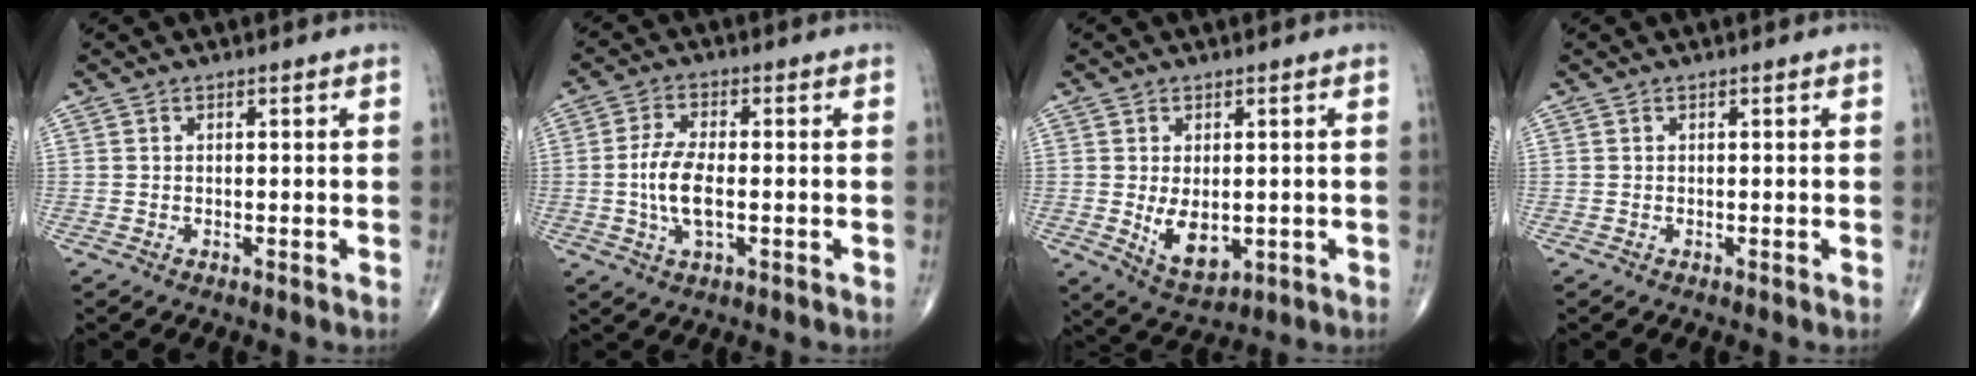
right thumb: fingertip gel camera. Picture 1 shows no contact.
{"total": 8.2, "force": [-1.0, 3.7, 7.3], "torque": [-0.156, 0.005, -0.022]}
{"total": 7.0, "force": [-0.7, 4.2, 5.6], "torque": [-0.077, -0.017, 0.006]}
{"total": 0.0}